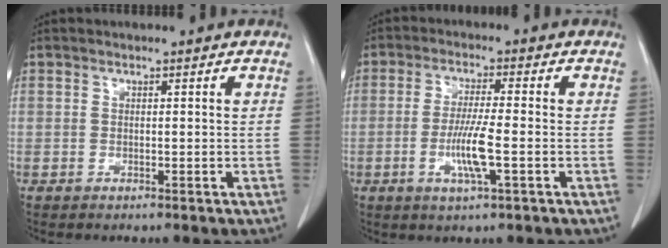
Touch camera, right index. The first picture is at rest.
{"total": 6.6, "force": [-1.8, 0.1, 6.4], "torque": [-0.124, -0.009, -0.033]}